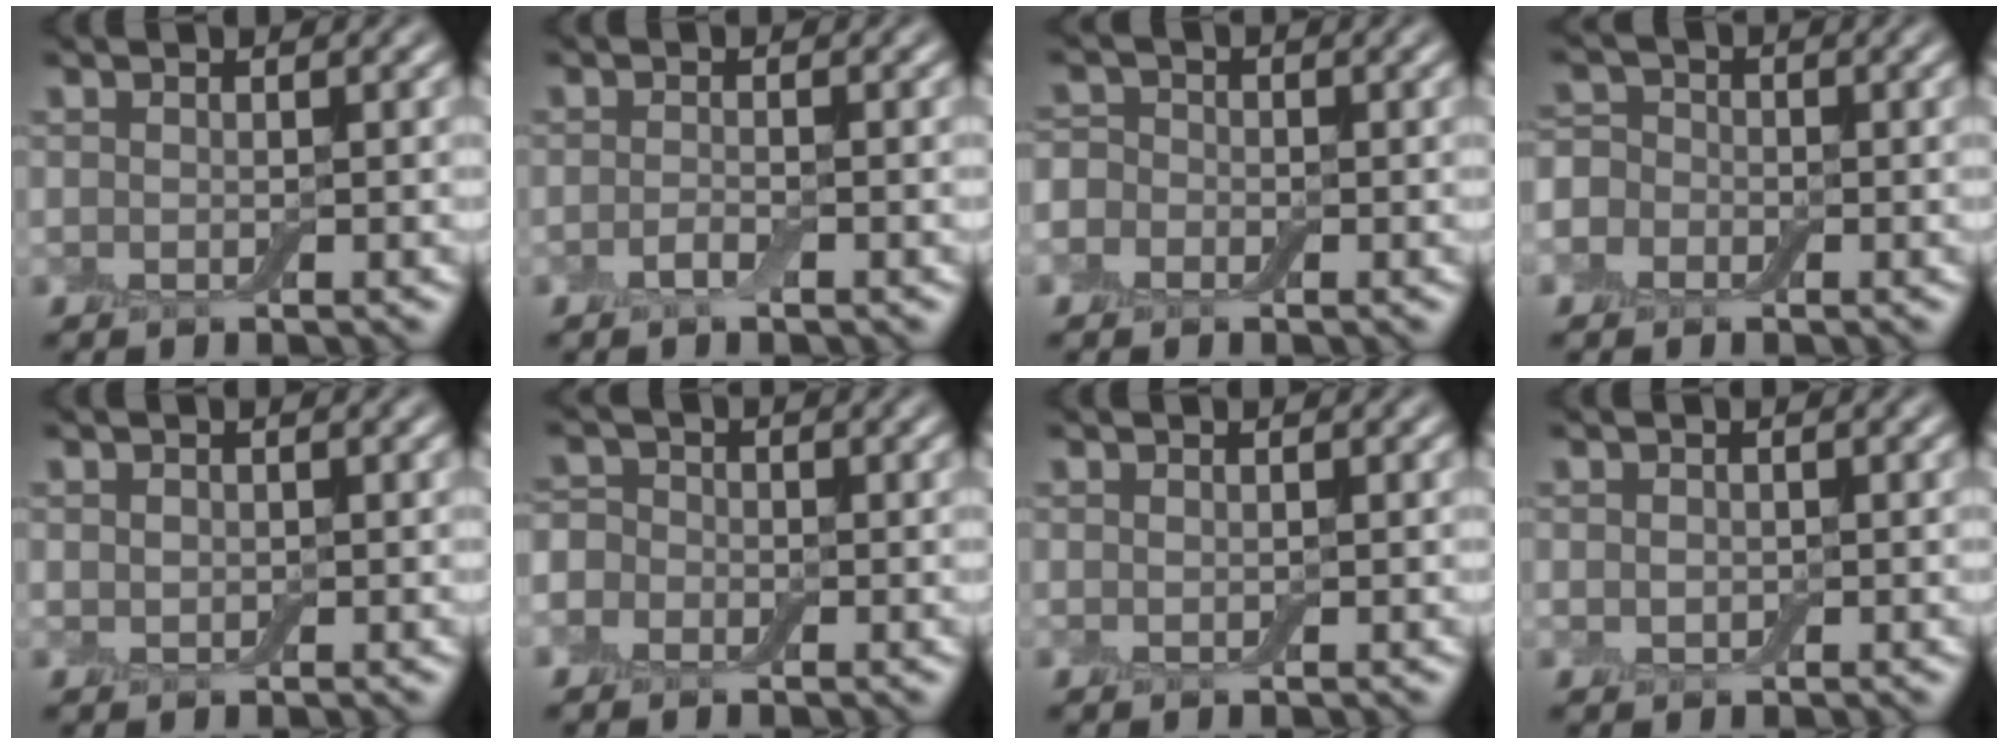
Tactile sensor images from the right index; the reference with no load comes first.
{"total": 0.9, "force": [-0.5, 0.2, 0.7], "torque": [-0.018, 0.003, -0.012]}
{"total": 2.7, "force": [-1.2, 2.3, 0.8], "torque": [-0.005, 0.015, -0.044]}
{"total": 4.1, "force": [-2.0, 3.4, 1.3], "torque": [-0.012, 0.017, -0.061]}
{"total": 0.8, "force": [0.3, 0.7, 0.1], "torque": [0.005, 0.001, 0.001]}
{"total": 3.5, "force": [-1.6, 2.9, 1.1], "torque": [-0.008, 0.018, -0.054]}
{"total": 0.0}
{"total": 1.0, "force": [0.2, 0.9, 0.4], "torque": [0.003, 0.004, -0.004]}